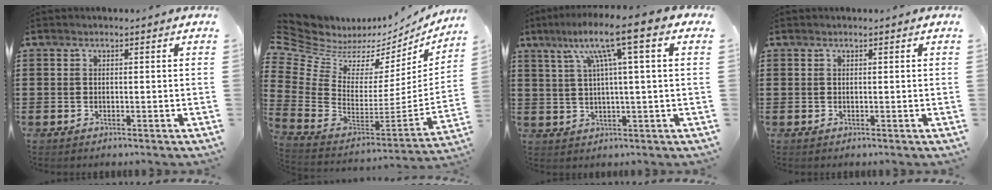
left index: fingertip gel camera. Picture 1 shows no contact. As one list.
[{"total": 5.2, "force": [4.7, 2.2, 0.1], "torque": [-0.051, -0.061, 0.080]}, {"total": 9.9, "force": [3.9, 0.3, 9.1], "torque": [-0.183, 0.001, 0.059]}, {"total": 0.0}]